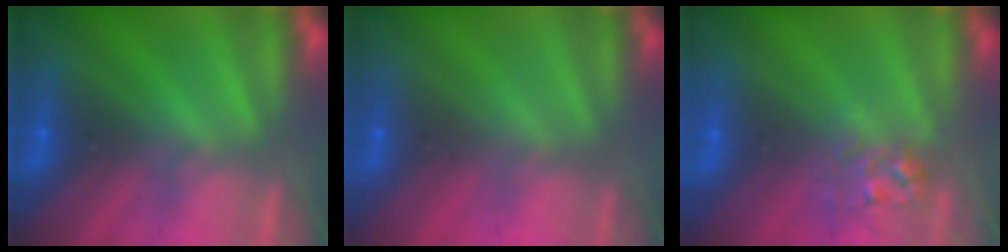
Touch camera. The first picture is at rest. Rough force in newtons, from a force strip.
{"total": 2.9}
{"total": 2.8}